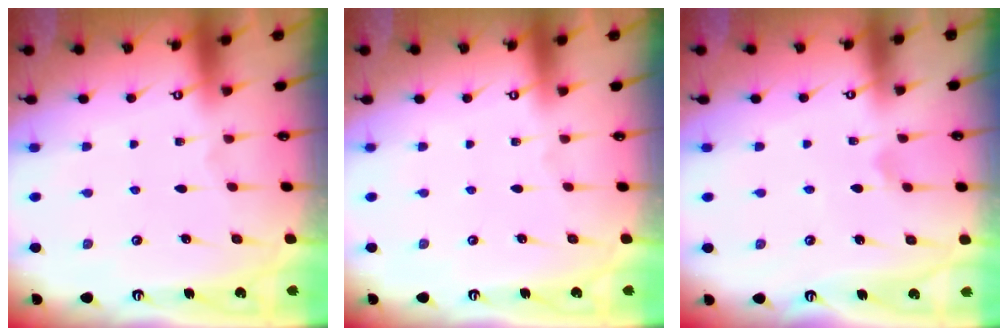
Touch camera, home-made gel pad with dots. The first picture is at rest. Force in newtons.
{"total": 0.0}
{"total": 1.3, "press": 1.2, "slide": 0.4}